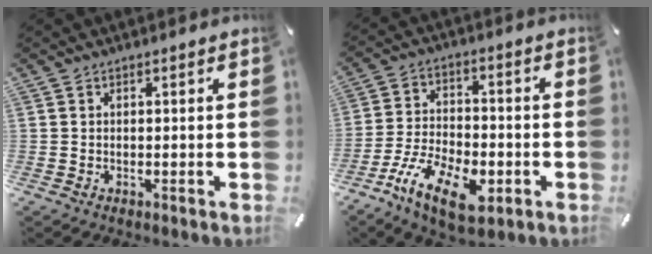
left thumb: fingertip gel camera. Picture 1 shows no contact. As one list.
[{"total": 14.8, "force": [-7.3, 7.7, 10.4], "torque": [-0.199, 0.041, -0.124]}]